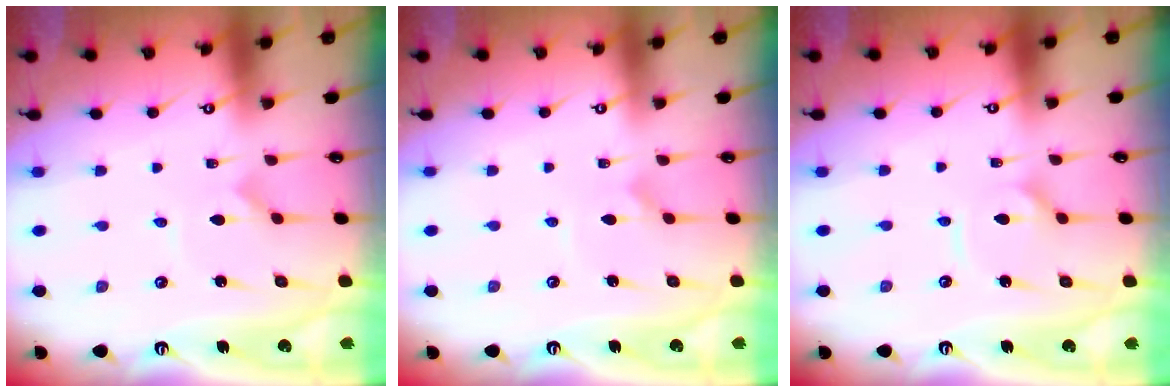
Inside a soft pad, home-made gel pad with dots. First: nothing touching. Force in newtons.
{"total": 2.2, "press": 2.2, "slide": 0.2}
{"total": 3.6, "press": 3.6, "slide": 0.4}